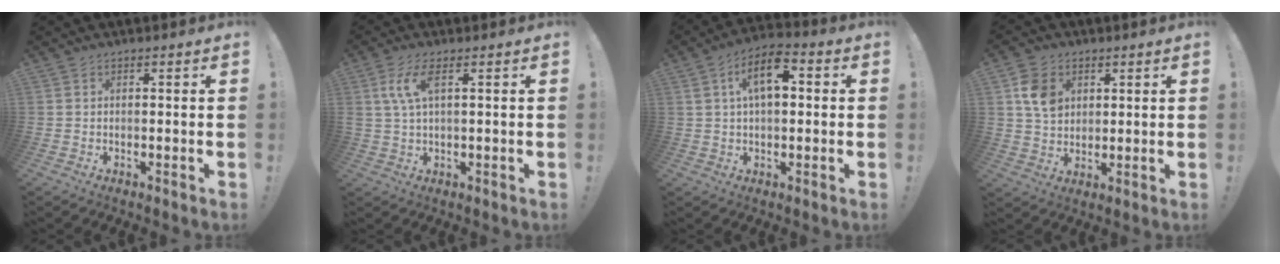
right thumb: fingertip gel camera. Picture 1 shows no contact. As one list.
[{"total": 6.8, "force": [2.2, 2.0, 6.0], "torque": [-0.112, 0.001, 0.040]}, {"total": 10.5, "force": [2.6, 5.3, 8.7], "torque": [-0.131, 0.004, 0.046]}, {"total": 9.8, "force": [3.4, 7.8, 4.9], "torque": [-0.062, -0.003, 0.067]}]